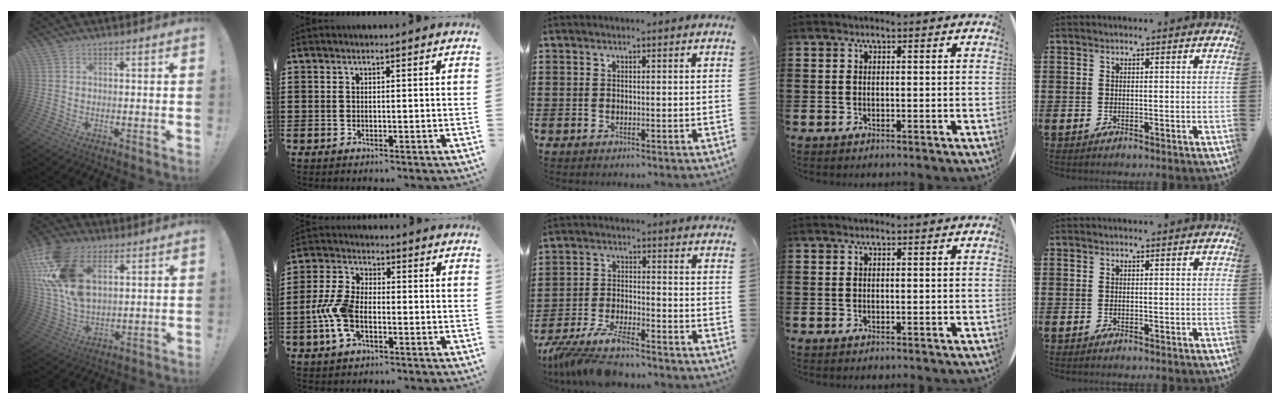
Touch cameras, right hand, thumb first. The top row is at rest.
{"thumb": {"total": 20.6, "force": [8.6, 12.8, 13.7], "torque": [-0.279, -0.030, 0.163]}, "index": {"total": 7.4, "force": [-2.1, 4.1, 5.8], "torque": [-0.149, -0.004, -0.046]}, "middle": {"total": 7.7, "force": [-6.9, 0.9, 3.2], "torque": [-0.078, -0.005, -0.137]}}